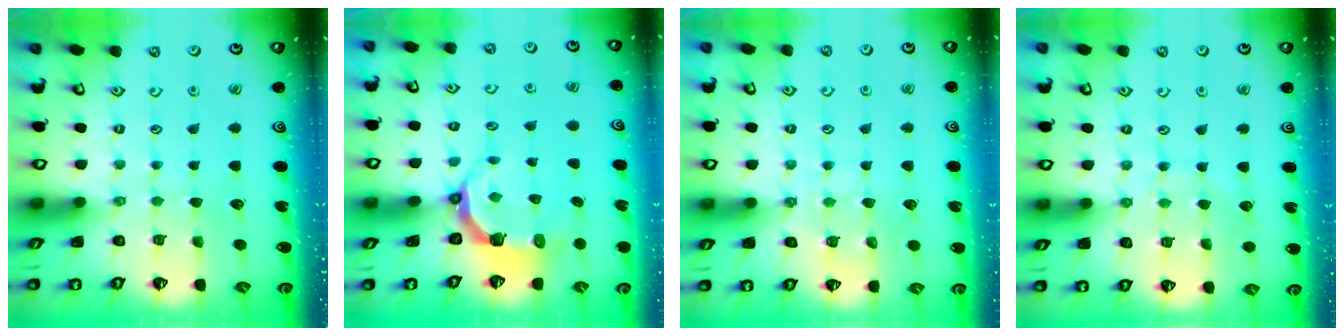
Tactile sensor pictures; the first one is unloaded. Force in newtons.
{"total": 5.9, "press": 4.4, "slide": 4.0}
{"total": 6.0, "press": 5.9, "slide": 0.7}
{"total": 6.4, "press": 6.3, "slide": 0.6}